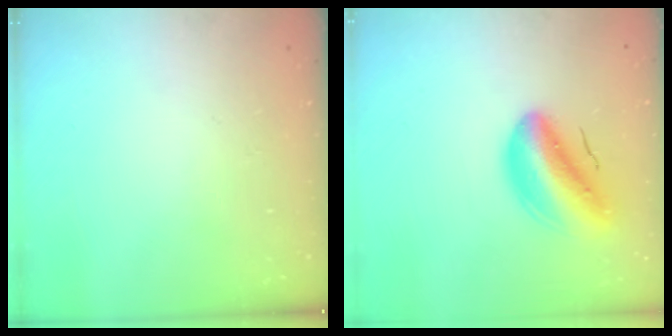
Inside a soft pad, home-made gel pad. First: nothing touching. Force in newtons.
{"total": 10.1, "press": 9.5, "slide": 3.5}